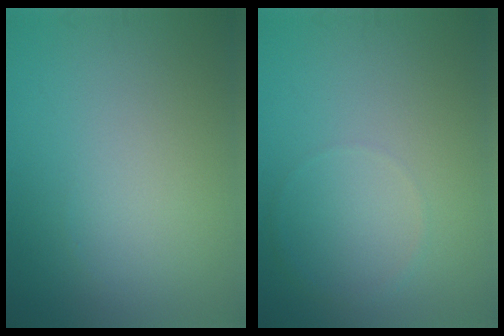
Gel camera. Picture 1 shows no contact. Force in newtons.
{"total": 0.6, "press": 0.6, "slide": 0.1}